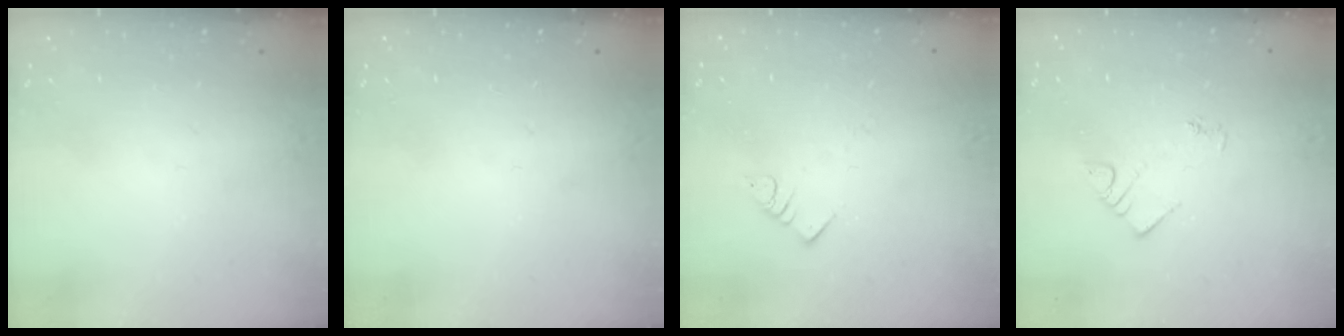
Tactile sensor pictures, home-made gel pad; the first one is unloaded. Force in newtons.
{"total": 0.0}
{"total": 3.0, "press": 3.0, "slide": 0.1}
{"total": 4.2, "press": 4.2, "slide": 0.5}